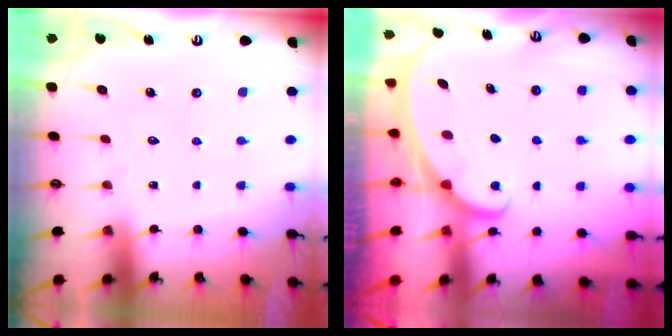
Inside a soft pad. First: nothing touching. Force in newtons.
{"total": 1.9, "press": 1.9, "slide": 0.1}